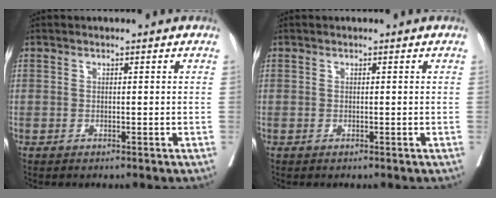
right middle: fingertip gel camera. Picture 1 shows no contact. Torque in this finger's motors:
{"motor_torque": [0.00, 0.00, -0.02, -0.01]}